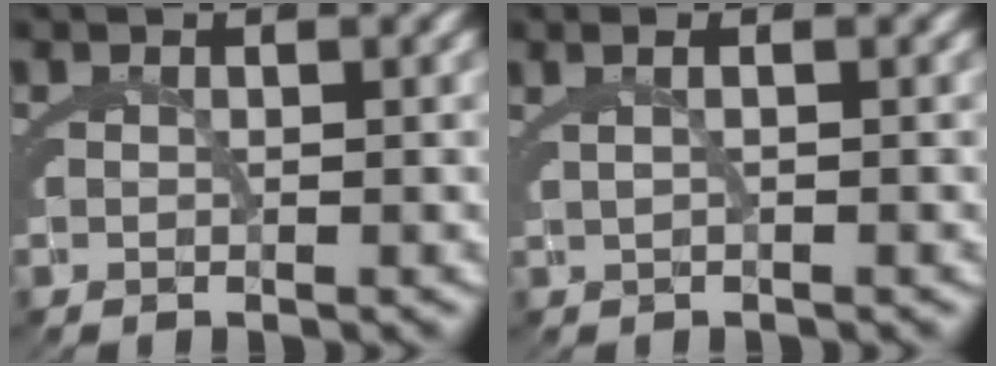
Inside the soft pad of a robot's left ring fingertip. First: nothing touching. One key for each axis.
{"total": 1.9, "fx": 0.5, "fy": 0.4, "fz": 1.7, "tx": -0.020, "ty": 0.018, "tz": 0.006}